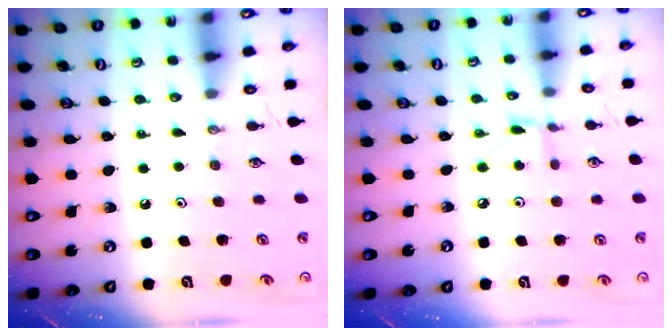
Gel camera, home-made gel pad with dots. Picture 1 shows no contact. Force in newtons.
{"total": 2.0, "press": 2.0, "slide": 0.1}